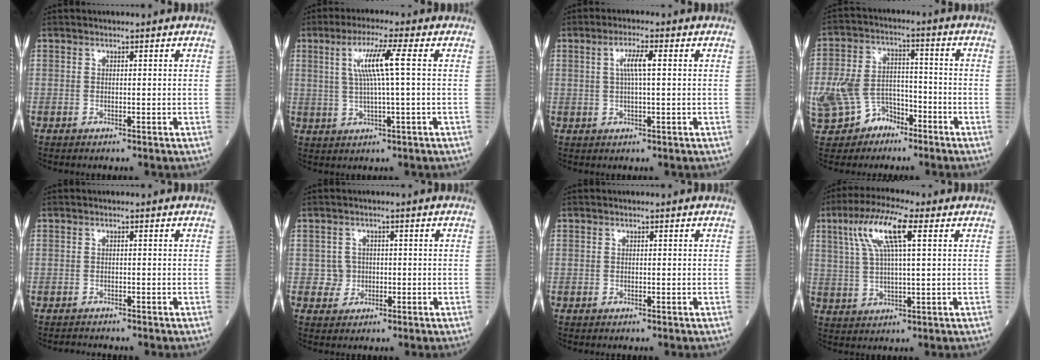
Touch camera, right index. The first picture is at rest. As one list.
[{"total": 6.9, "force": [1.5, -0.5, 6.7], "torque": [-0.129, 0.007, 0.032]}, {"total": 3.7, "force": [0.7, 0.3, 3.6], "torque": [-0.070, 0.006, 0.013]}, {"total": 13.2, "force": [-7.0, 9.3, 6.3], "torque": [-0.161, 0.018, -0.114]}, {"total": 1.0, "force": [-1.0, 0.0, -0.1], "torque": [-0.006, -0.007, -0.014]}, {"total": 2.4, "force": [-0.3, 2.3, 0.2], "torque": [0.004, 0.007, -0.004]}, {"total": 0.0}, {"total": 10.0, "force": [4.1, 1.5, 9.0], "torque": [-0.184, 0.021, 0.076]}]